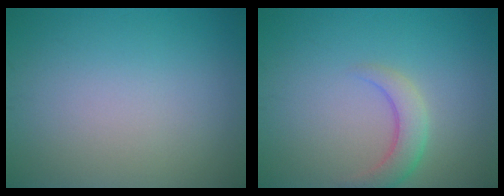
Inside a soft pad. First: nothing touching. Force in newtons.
{"total": 2.7, "press": 2.7, "slide": 0.3}